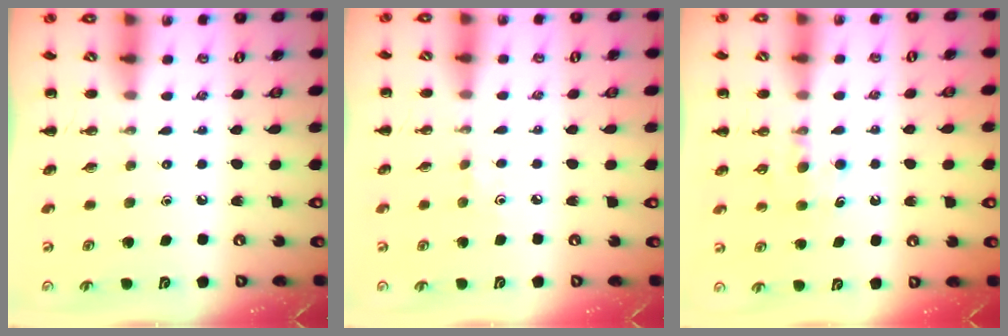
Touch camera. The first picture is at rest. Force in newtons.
{"total": 2.7, "press": 2.5, "slide": 0.9}
{"total": 4.4, "press": 4.3, "slide": 1.1}